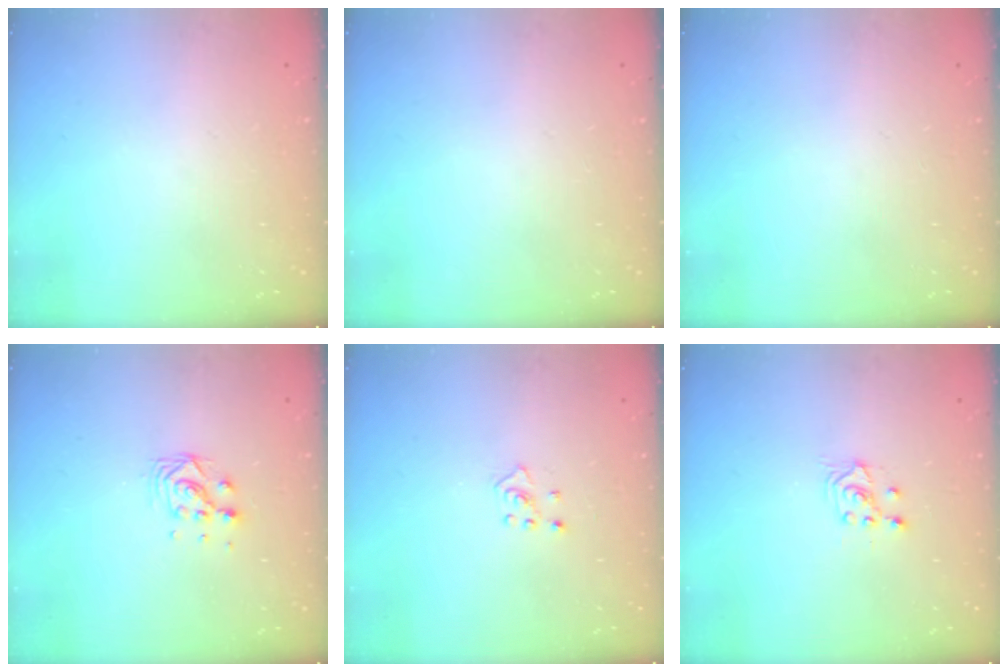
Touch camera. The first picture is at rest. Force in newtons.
{"total": 0.0}
{"total": 0.0}
{"total": 6.8, "press": 6.8, "slide": 0.4}
{"total": 2.4, "press": 2.4, "slide": 0.5}
{"total": 2.5, "press": 2.4, "slide": 0.7}